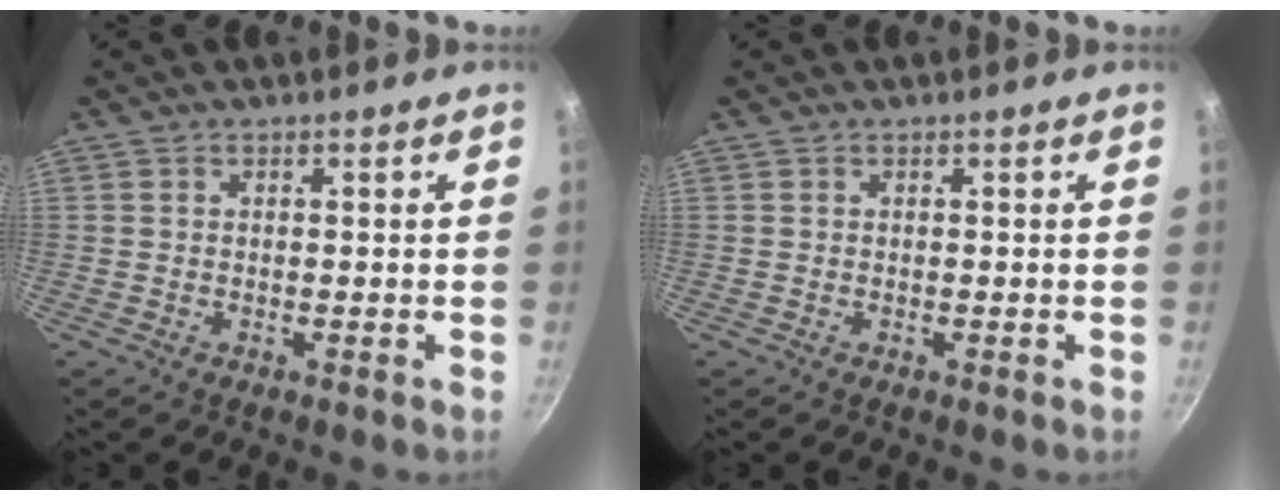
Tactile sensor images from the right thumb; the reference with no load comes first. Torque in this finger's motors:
{"motor_torque": [-0.11, -0.16, 0.17, -0.12, 0.02]}